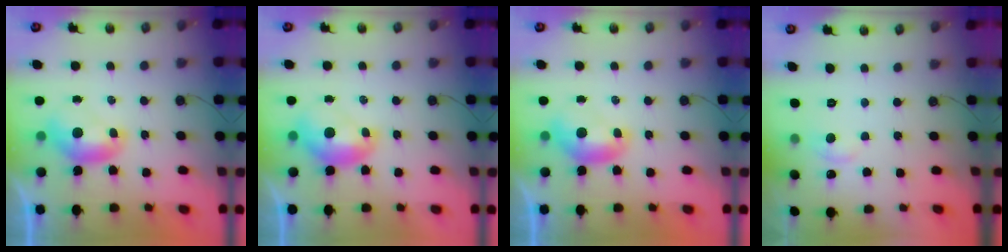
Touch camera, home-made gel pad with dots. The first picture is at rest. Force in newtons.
{"total": 1.3, "press": 1.3, "slide": 0.2}
{"total": 0.0}
{"total": 0.9, "press": 0.1, "slide": 0.9}